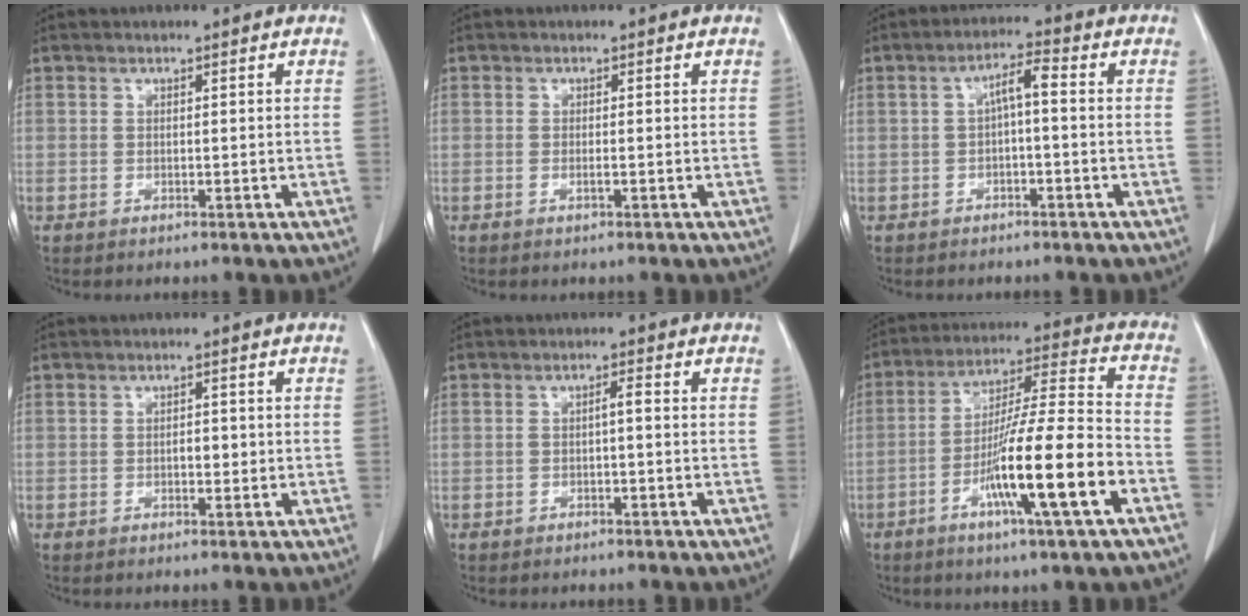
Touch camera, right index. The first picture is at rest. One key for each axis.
{"total": 0.6, "fx": -0.2, "fy": 0.0, "fz": 0.6, "tx": -0.016, "ty": 0.000, "tz": -0.002}
{"total": 3.8, "fx": -0.1, "fy": 0.7, "fz": 3.7, "tx": -0.064, "ty": 0.017, "tz": -0.002}
{"total": 1.5, "fx": -0.2, "fy": 0.8, "fz": 1.2, "tx": -0.019, "ty": 0.002, "tz": -0.002}
{"total": 1.2, "fx": -0.2, "fy": 0.2, "fz": 1.2, "tx": -0.022, "ty": 0.004, "tz": -0.002}
{"total": 16.3, "fx": -6.4, "fy": -0.1, "fz": 15.0, "tx": -0.269, "ty": -0.009, "tz": -0.109}